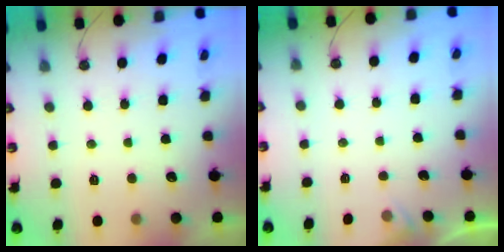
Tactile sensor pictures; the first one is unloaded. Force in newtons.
{"total": 2.2, "press": 2.1, "slide": 0.4}